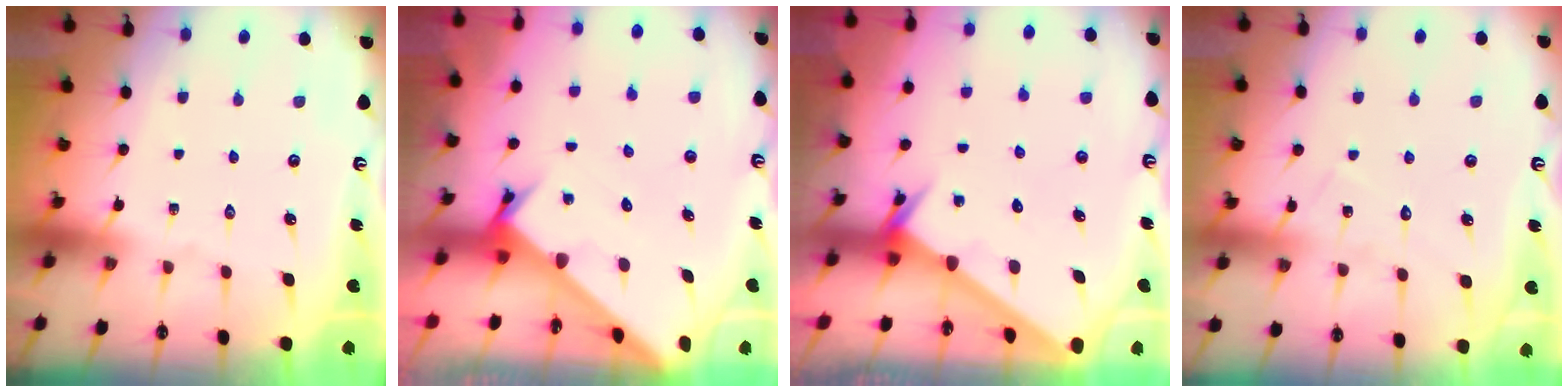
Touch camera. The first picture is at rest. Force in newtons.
{"total": 2.6, "press": 2.6, "slide": 0.2}
{"total": 2.4, "press": 2.4, "slide": 0.1}
{"total": 7.1, "press": 7.1, "slide": 0.4}